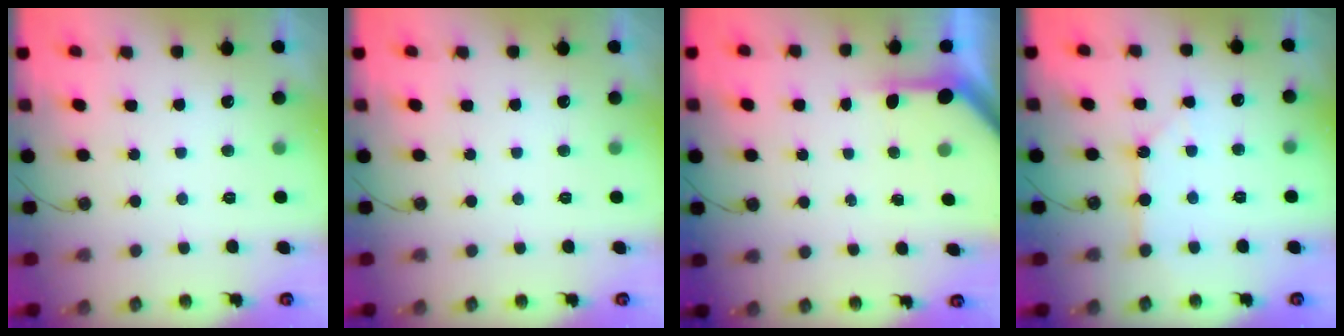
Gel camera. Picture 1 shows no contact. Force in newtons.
{"total": 0.0}
{"total": 4.0, "press": 4.0, "slide": 0.3}
{"total": 2.5, "press": 2.5, "slide": 0.2}